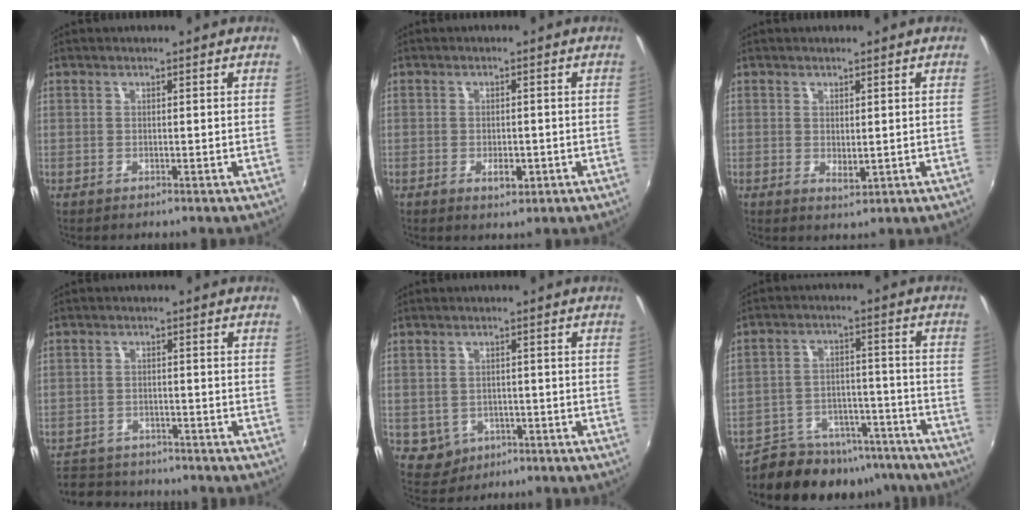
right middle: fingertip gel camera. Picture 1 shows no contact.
{"total": 2.9, "force": [-1.1, 1.6, 2.2], "torque": [-0.041, -0.003, -0.014]}
{"total": 1.8, "force": [0.3, 0.8, 1.5], "torque": [-0.023, -0.003, 0.008]}
{"total": 7.3, "force": [-6.6, 3.0, 1.2], "torque": [-0.047, 0.011, -0.105]}
{"total": 5.0, "force": [-1.6, 4.5, 1.6], "torque": [-0.046, 0.002, -0.009]}
{"total": 14.9, "force": [-12.5, 6.7, 4.6], "torque": [-0.095, 0.025, -0.166]}